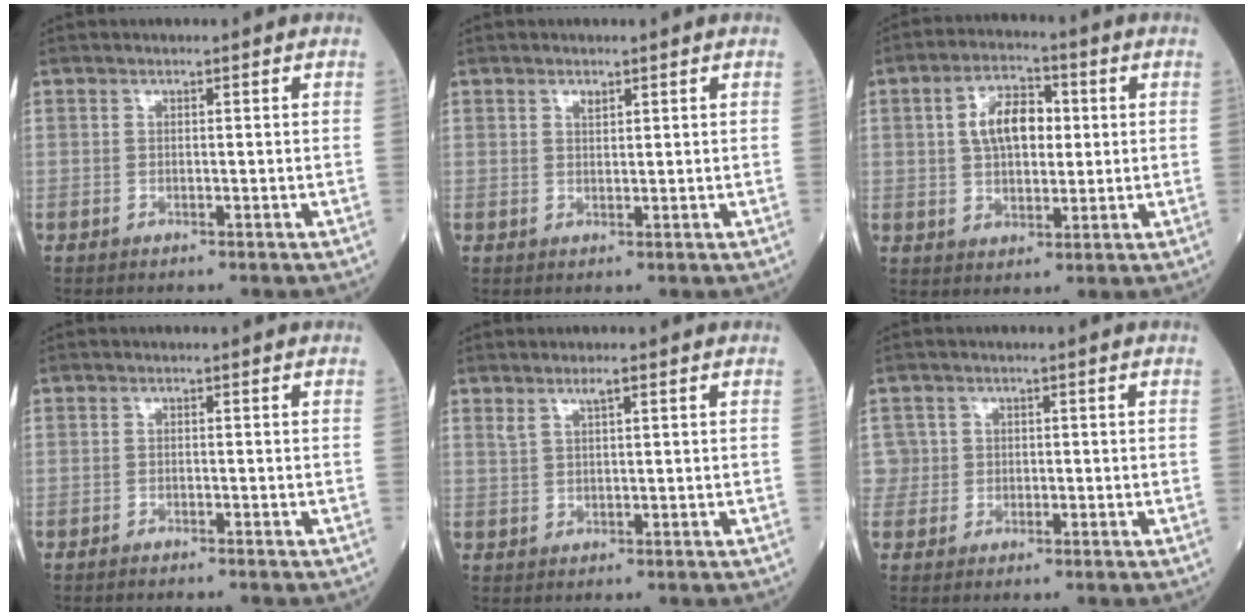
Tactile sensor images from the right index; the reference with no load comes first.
{"total": 1.0, "force": [0.7, 0.5, 0.5], "torque": [-0.011, -0.002, 0.013]}
{"total": 8.3, "force": [1.5, 4.4, 6.9], "torque": [-0.126, 0.019, 0.026]}
{"total": 1.2, "force": [-1.1, 0.1, 0.3], "torque": [-0.007, -0.001, -0.015]}
{"total": 2.0, "force": [1.3, 0.2, 1.5], "torque": [-0.034, 0.004, 0.028]}
{"total": 2.3, "force": [0.1, 2.3, -0.3], "torque": [0.022, 0.009, -0.003]}